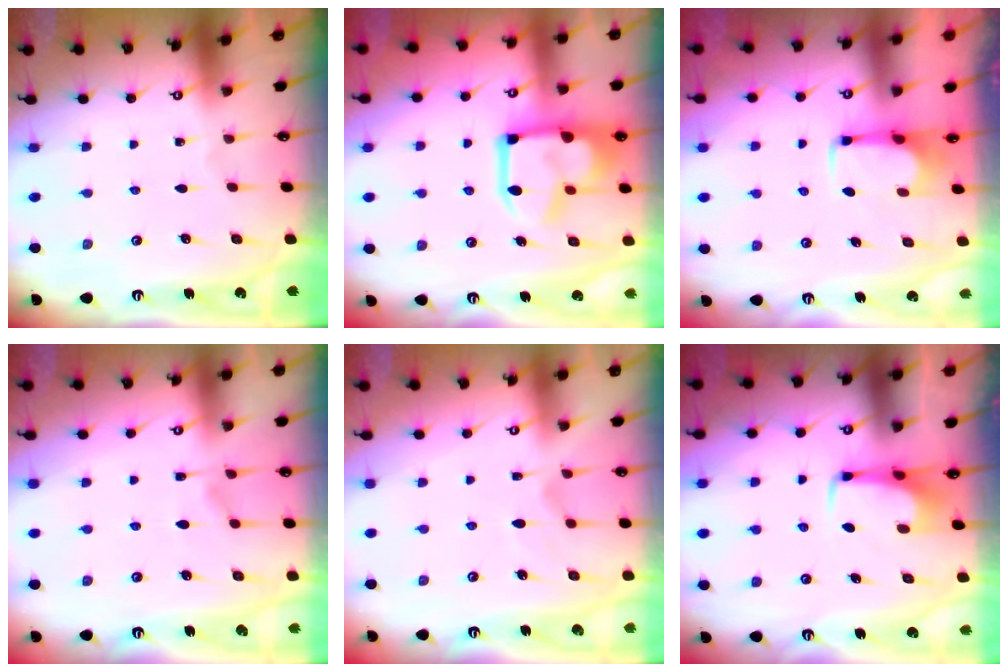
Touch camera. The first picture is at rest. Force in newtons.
{"total": 16.6, "press": 16.6, "slide": 1.3}
{"total": 3.0, "press": 3.0, "slide": 0.5}
{"total": 1.4, "press": 0.4, "slide": 1.4}
{"total": 1.8, "press": 1.2, "slide": 1.3}
{"total": 3.0, "press": 2.9, "slide": 0.4}